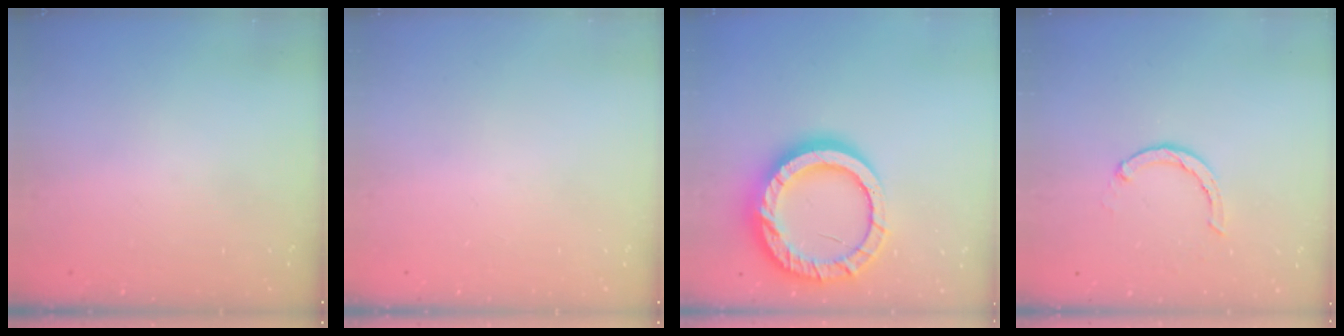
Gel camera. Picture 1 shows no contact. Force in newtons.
{"total": 0.0}
{"total": 21.0, "press": 20.9, "slide": 2.1}
{"total": 2.3, "press": 2.3, "slide": 0.2}